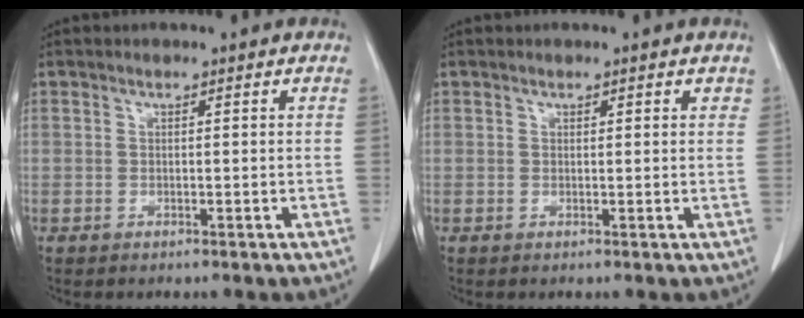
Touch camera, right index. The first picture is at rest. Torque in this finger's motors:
{"motor_torque": [-0.10, -0.01, -0.01, -0.01]}